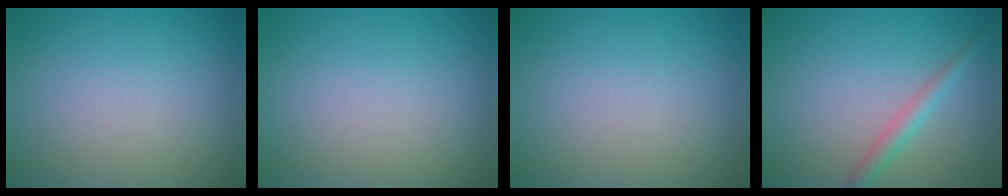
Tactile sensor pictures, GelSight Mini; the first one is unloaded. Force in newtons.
{"total": 0.0}
{"total": 0.0}
{"total": 1.9, "press": 1.9, "slide": 0.1}